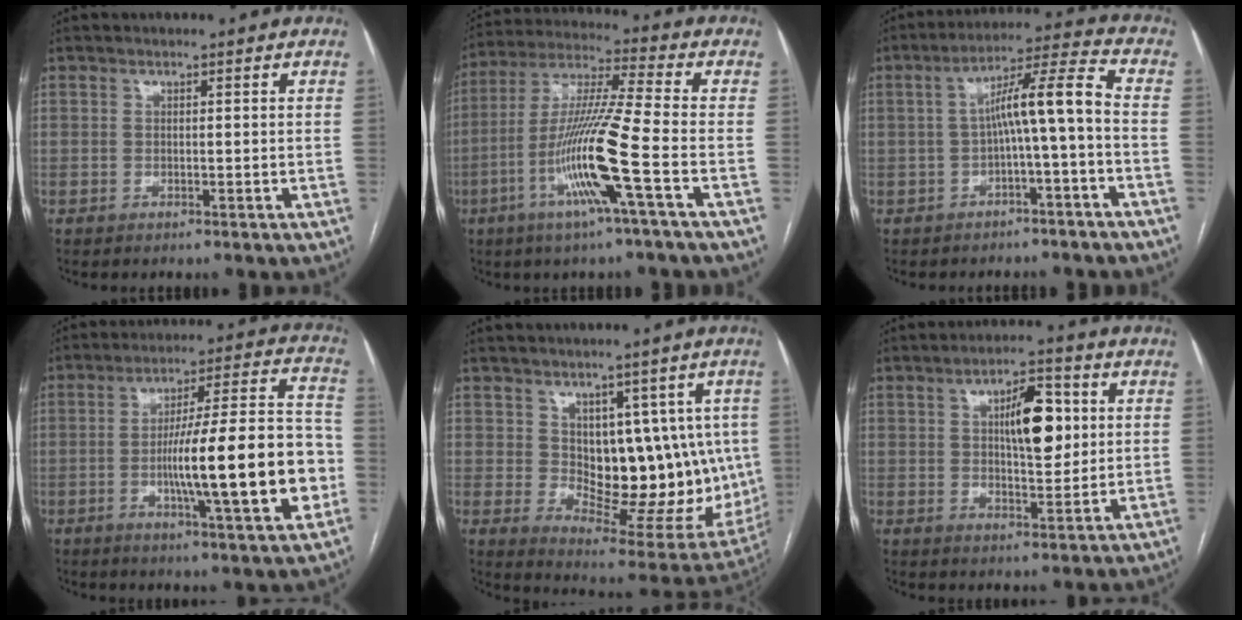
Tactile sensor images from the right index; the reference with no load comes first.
{"total": 14.6, "force": [-5.2, -1.2, 13.6], "torque": [-0.274, -0.011, -0.105]}
{"total": 8.6, "force": [-1.3, 0.0, 8.5], "torque": [-0.136, 0.036, -0.021]}
{"total": 19.5, "force": [-4.0, 2.0, 19.0], "torque": [-0.269, 0.018, -0.055]}
{"total": 15.6, "force": [1.4, 8.4, 13.0], "torque": [-0.150, 0.006, 0.044]}
{"total": 8.9, "force": [2.0, 3.0, 8.1], "torque": [-0.129, 0.012, 0.033]}